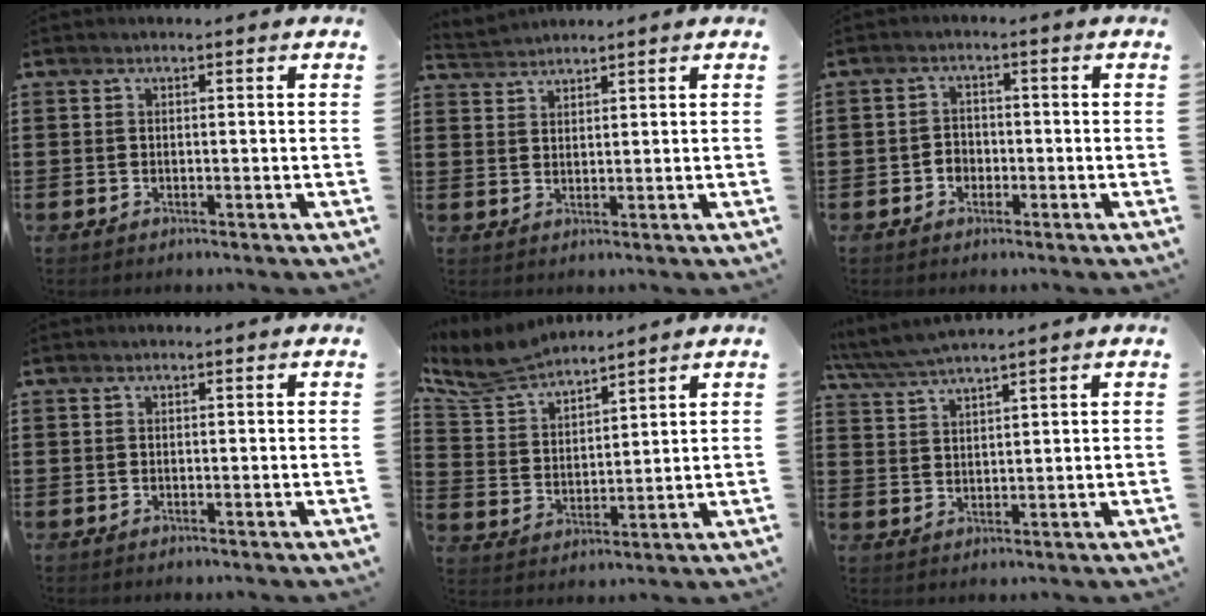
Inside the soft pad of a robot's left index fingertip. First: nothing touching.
{"total": 2.2, "force": [2.1, 0.0, -0.4], "torque": [0.001, -0.001, 0.043]}
{"total": 2.0, "force": [-0.9, 1.7, 0.7], "torque": [-0.019, 0.003, -0.020]}
{"total": 0.0}
{"total": 7.3, "force": [6.7, 1.5, 2.3], "torque": [-0.075, -0.028, 0.121]}
{"total": 4.1, "force": [3.8, -0.1, 1.6], "torque": [-0.044, -0.013, 0.067]}